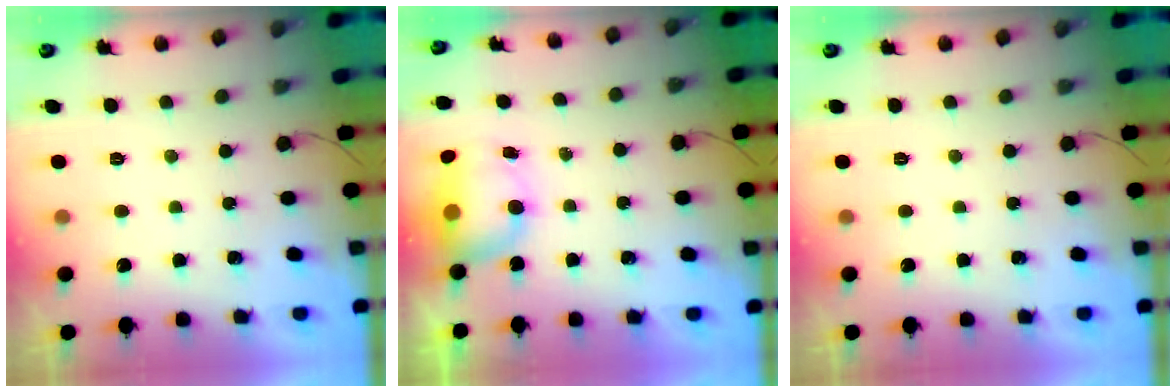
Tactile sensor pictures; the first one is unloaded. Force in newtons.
{"total": 8.3, "press": 7.8, "slide": 2.9}
{"total": 0.0}